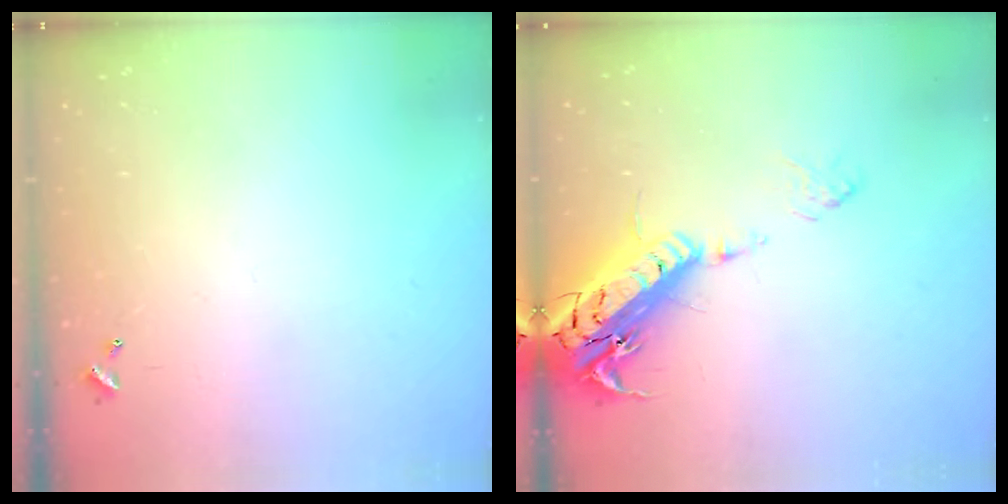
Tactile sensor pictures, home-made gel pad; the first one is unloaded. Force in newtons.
{"total": 22.4, "press": 22.0, "slide": 4.3}